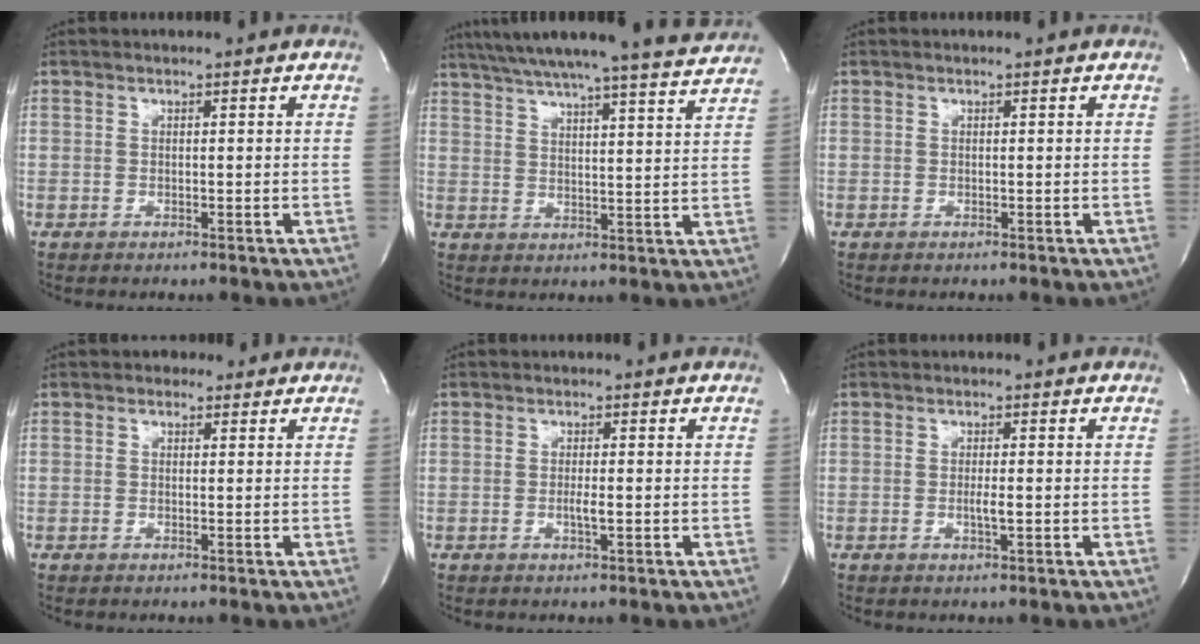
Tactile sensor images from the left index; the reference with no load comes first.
{"total": 19.6, "force": [18.0, -0.4, 7.8], "torque": [-0.129, -0.020, 0.237]}
{"total": 0.0}
{"total": 1.6, "force": [1.0, 1.3, 0.1], "torque": [0.000, 0.012, 0.009]}
{"total": 1.4, "force": [-0.4, 0.0, 1.4], "torque": [-0.029, -0.003, -0.006]}
{"total": 1.5, "force": [-0.3, 0.0, 1.4], "torque": [-0.030, -0.003, -0.005]}